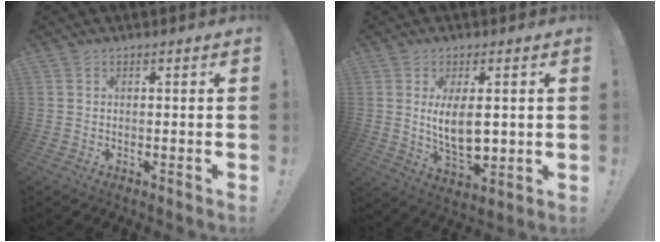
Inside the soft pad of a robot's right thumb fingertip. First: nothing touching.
{"total": 10.8, "force": [1.3, 4.5, 9.8], "torque": [-0.169, -0.019, 0.019]}